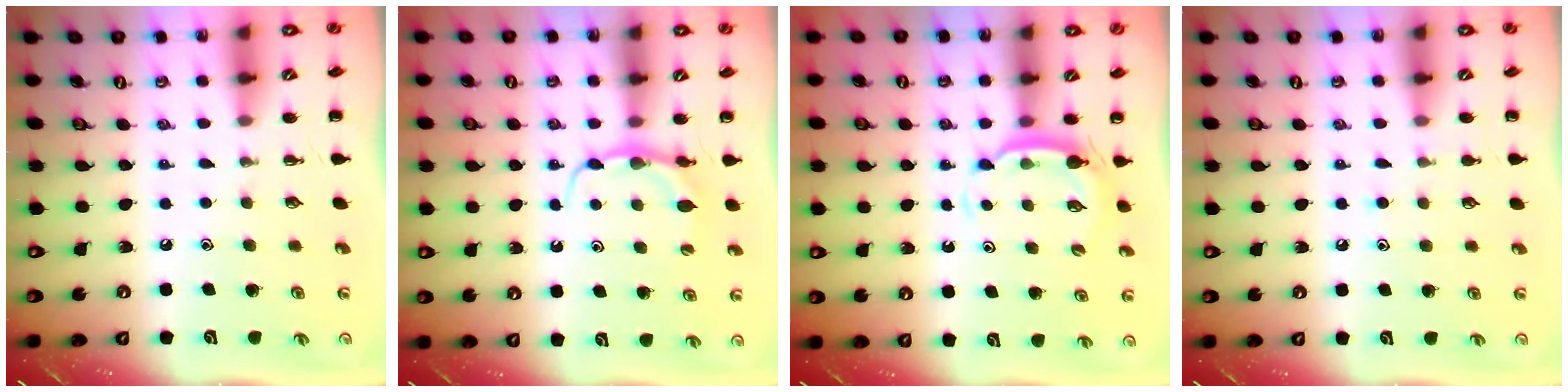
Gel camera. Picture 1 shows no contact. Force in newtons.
{"total": 5.9, "press": 5.9, "slide": 0.3}
{"total": 5.5, "press": 5.5, "slide": 0.7}
{"total": 5.0, "press": 4.8, "slide": 1.6}